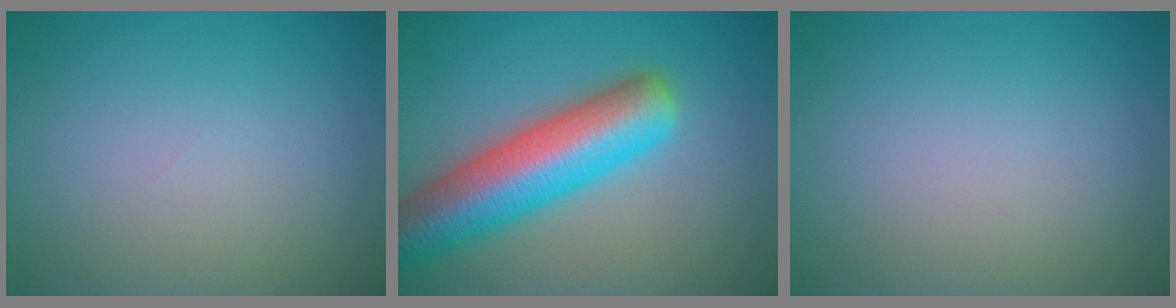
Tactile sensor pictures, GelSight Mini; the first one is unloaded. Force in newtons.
{"total": 9.8, "press": 9.8, "slide": 0.6}
{"total": 0.0}